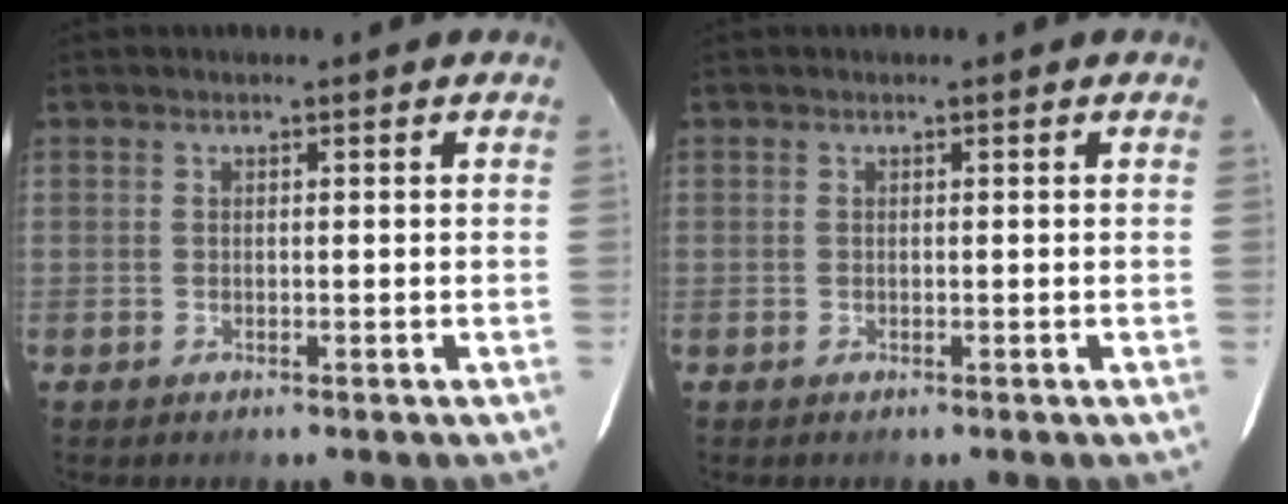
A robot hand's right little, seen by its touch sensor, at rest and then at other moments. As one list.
[{"total": 0.0}]